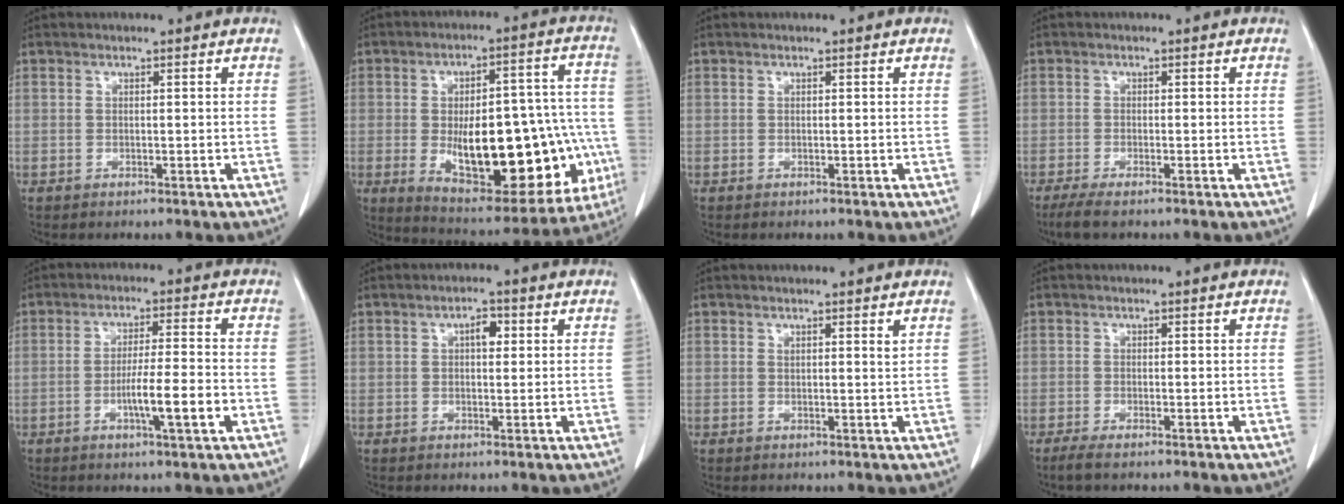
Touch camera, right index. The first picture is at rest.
{"total": 25.9, "force": [-5.6, 10.0, 23.2], "torque": [-0.281, 0.026, -0.051]}
{"total": 0.0}
{"total": 3.3, "force": [-2.5, 0.3, 2.1], "torque": [-0.039, -0.009, -0.044]}
{"total": 7.3, "force": [-2.5, 0.1, 6.8], "torque": [-0.114, -0.004, -0.042]}
{"total": 2.6, "force": [0.7, 1.3, 2.1], "torque": [-0.031, 0.006, 0.008]}
{"total": 0.8, "force": [0.6, -0.1, 0.5], "torque": [-0.013, -0.004, 0.009]}
{"total": 2.1, "force": [-1.5, 0.1, 1.4], "torque": [-0.028, -0.007, -0.029]}